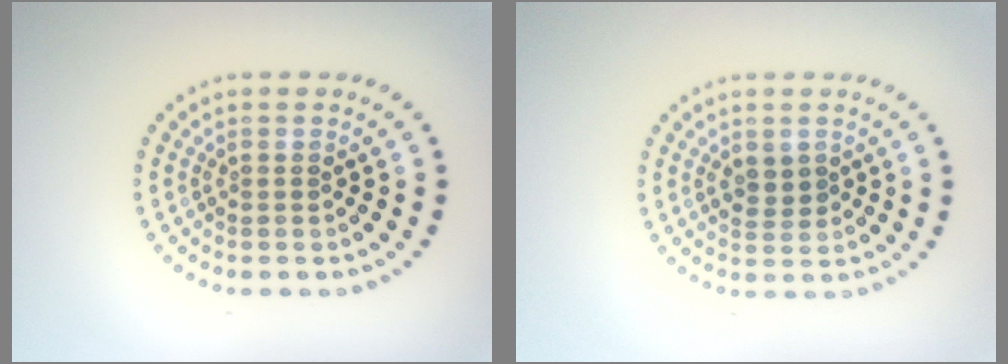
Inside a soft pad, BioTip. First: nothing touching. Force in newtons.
{"total": 1.3, "press": 1.2, "slide": 0.6}